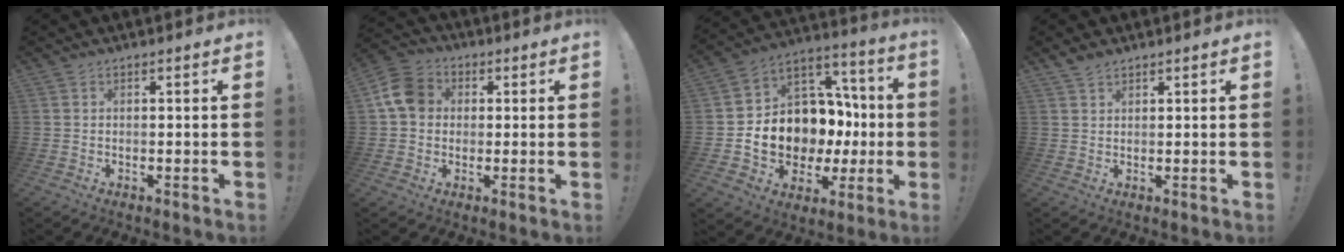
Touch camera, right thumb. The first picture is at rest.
{"total": 10.5, "force": [1.6, 8.8, 5.6], "torque": [-0.089, 0.013, 0.037]}
{"total": 13.9, "force": [-2.0, 11.7, 7.3], "torque": [-0.098, -0.001, -0.010]}
{"total": 2.6, "force": [2.2, 1.0, 1.0], "torque": [-0.007, -0.013, 0.039]}